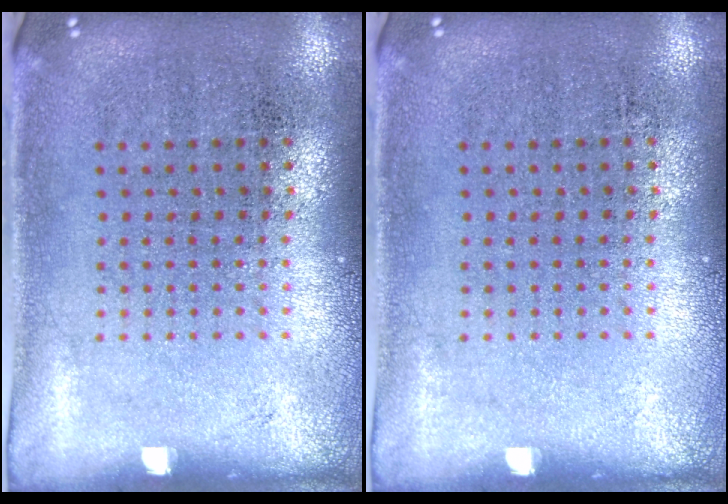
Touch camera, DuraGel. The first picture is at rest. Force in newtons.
{"total": 0.0}